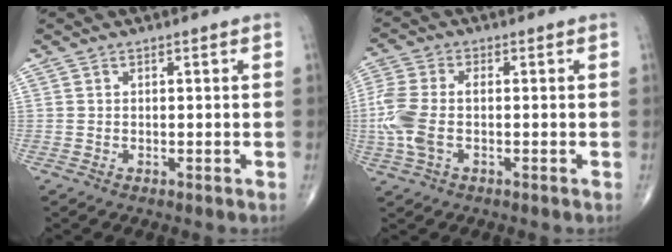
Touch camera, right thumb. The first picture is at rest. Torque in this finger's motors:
{"motor_torque": [1.28, 1.14, 1.47, -0.12, 0.09]}